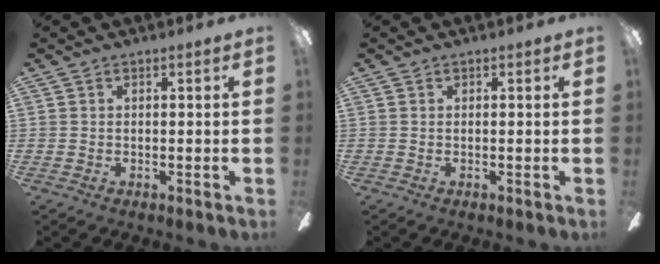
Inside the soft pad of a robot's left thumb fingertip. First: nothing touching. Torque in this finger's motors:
{"motor_torque": [0.03, -0.01, 0.14, -0.11, 0.00]}